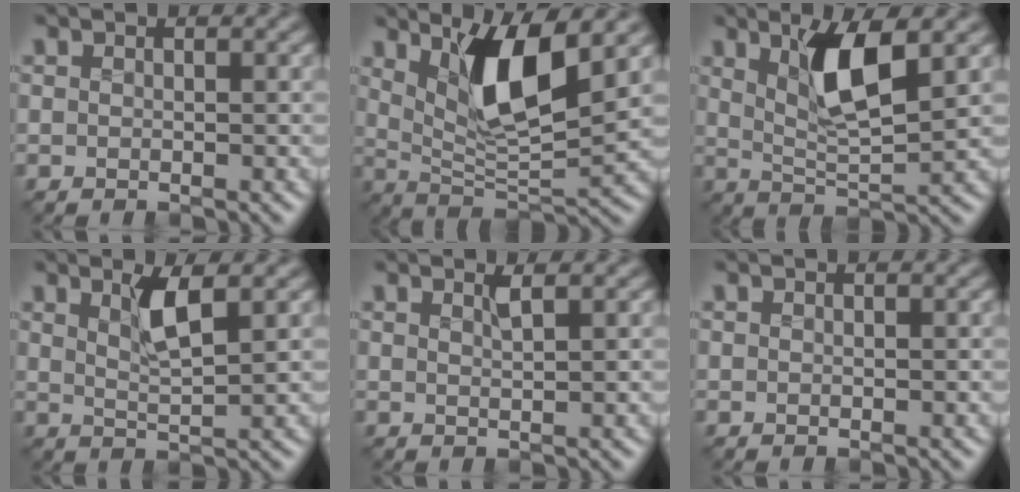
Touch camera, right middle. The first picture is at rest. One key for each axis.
{"total": 7.2, "fx": 3.2, "fy": 2.0, "fz": 6.1, "tx": -0.111, "ty": -0.015, "tz": 0.058}
{"total": 5.6, "fx": 2.1, "fy": 1.5, "fz": 4.9, "tx": -0.098, "ty": -0.009, "tz": 0.038}
{"total": 2.9, "fx": 1.3, "fy": 0.5, "fz": 2.5, "tx": -0.050, "ty": -0.005, "tz": 0.024}
{"total": 1.0, "fx": 0.6, "fy": 0.1, "fz": 0.8, "tx": -0.016, "ty": 0.000, "tz": 0.007}
{"total": 0.0}